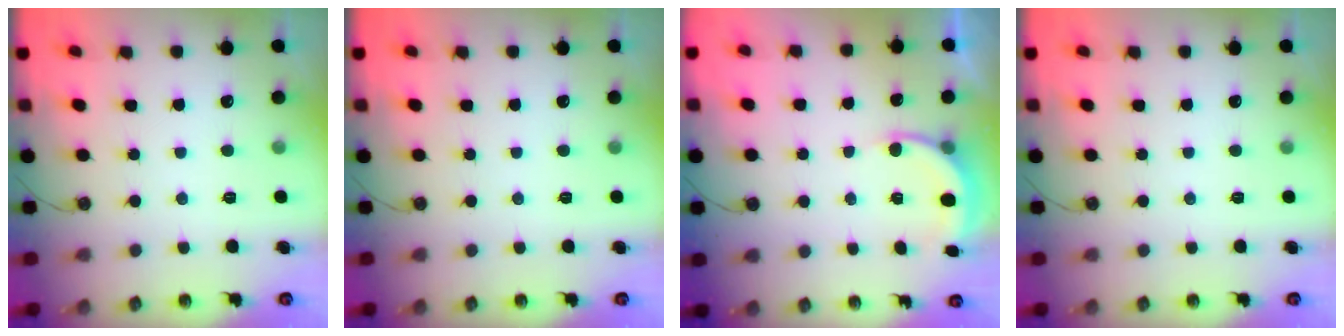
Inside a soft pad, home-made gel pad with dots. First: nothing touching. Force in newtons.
{"total": 0.0}
{"total": 5.0, "press": 4.9, "slide": 0.8}
{"total": 0.0}